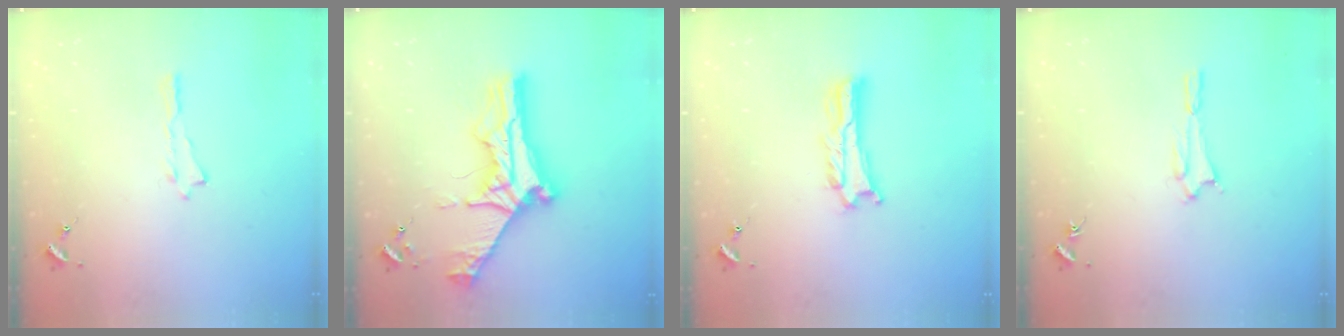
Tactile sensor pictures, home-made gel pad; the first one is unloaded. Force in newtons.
{"total": 10.9, "press": 10.9, "slide": 1.1}
{"total": 2.0, "press": 2.0, "slide": 0.3}
{"total": 1.6, "press": 1.6, "slide": 0.1}